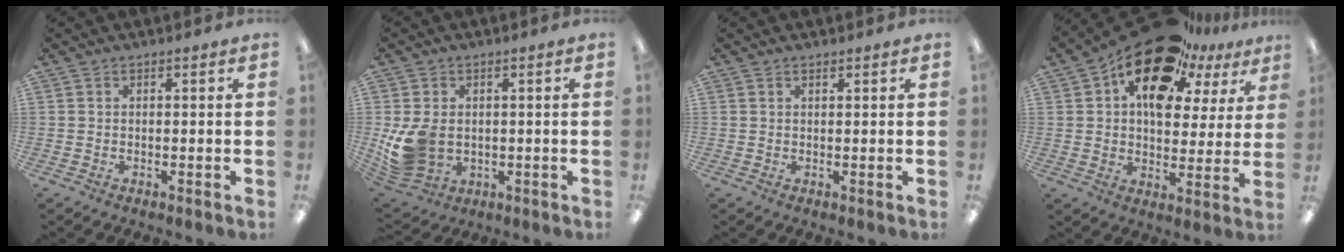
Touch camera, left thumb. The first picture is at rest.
{"total": 9.5, "force": [-0.4, 7.4, 5.8], "torque": [-0.133, 0.007, -0.001]}
{"total": 0.6, "force": [0.6, 0.2, 0.2], "torque": [-0.005, 0.001, 0.010]}
{"total": 19.6, "force": [13.0, 10.0, 10.8], "torque": [-0.181, -0.075, 0.225]}